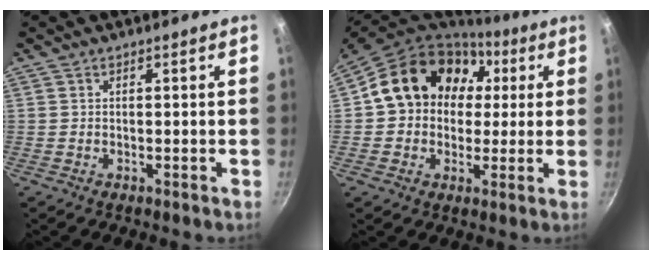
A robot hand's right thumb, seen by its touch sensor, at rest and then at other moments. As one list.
[{"total": 18.3, "force": [3.5, 15.0, 9.8], "torque": [-0.138, 0.040, 0.048]}]